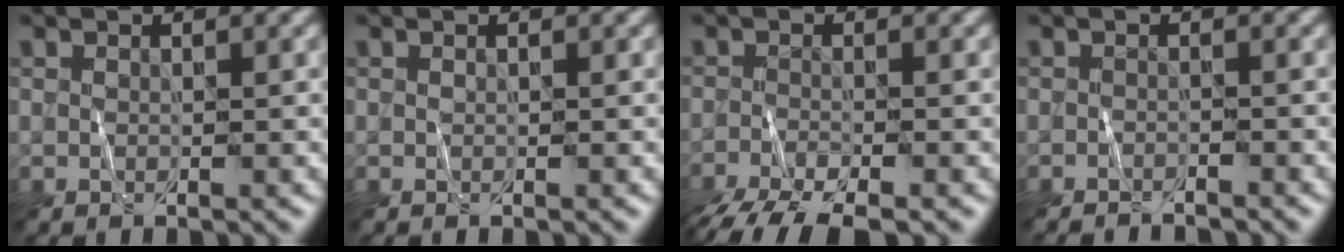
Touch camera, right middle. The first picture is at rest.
{"total": 0.0}
{"total": 5.6, "force": [-4.4, 1.3, 3.3], "torque": [-0.059, -0.018, -0.083]}
{"total": 1.7, "force": [-1.6, 0.1, 0.4], "torque": [-0.002, -0.003, -0.025]}